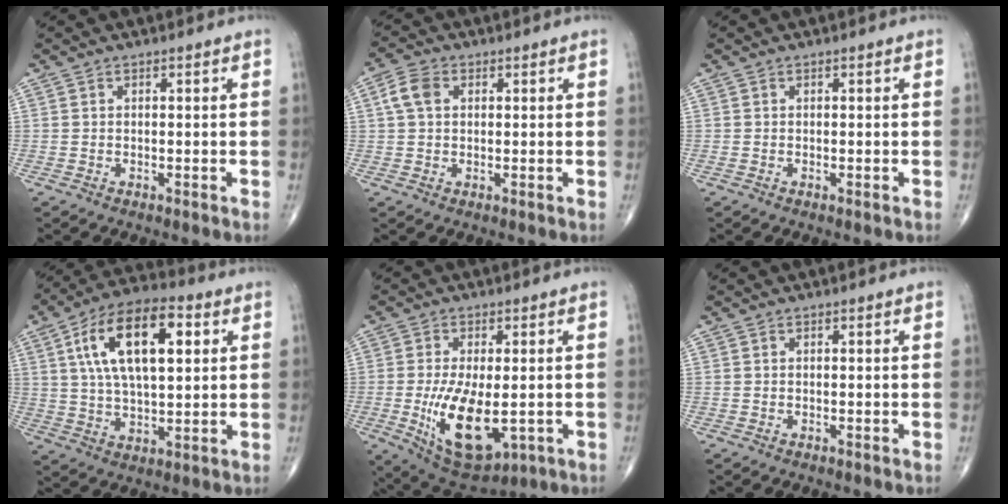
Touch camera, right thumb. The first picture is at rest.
{"total": 4.6, "force": [1.1, 3.3, 3.1], "torque": [-0.064, 0.011, 0.019]}
{"total": 0.0}
{"total": 17.8, "force": [5.2, 8.2, 14.9], "torque": [-0.245, 0.006, 0.084]}
{"total": 13.7, "force": [-2.5, 6.3, 11.9], "torque": [-0.203, -0.021, -0.021]}
{"total": 0.0}